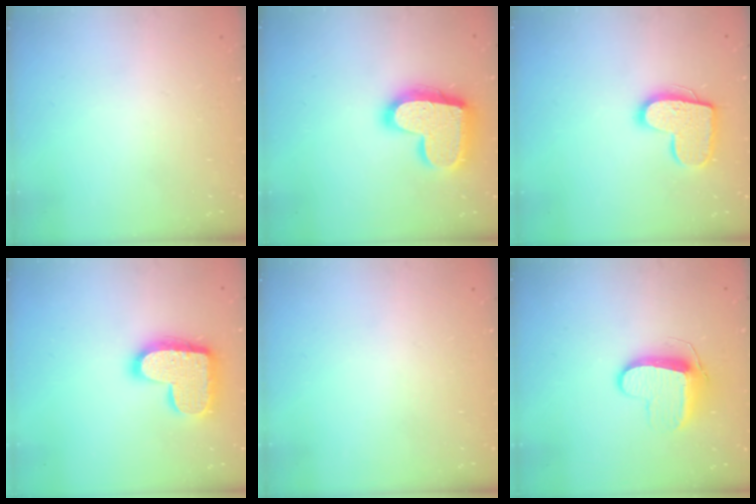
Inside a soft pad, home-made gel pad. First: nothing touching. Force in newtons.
{"total": 20.3, "press": 20.3, "slide": 1.4}
{"total": 14.5, "press": 14.5, "slide": 0.9}
{"total": 17.5, "press": 17.5, "slide": 1.0}
{"total": 0.0}
{"total": 9.9, "press": 9.9, "slide": 0.3}